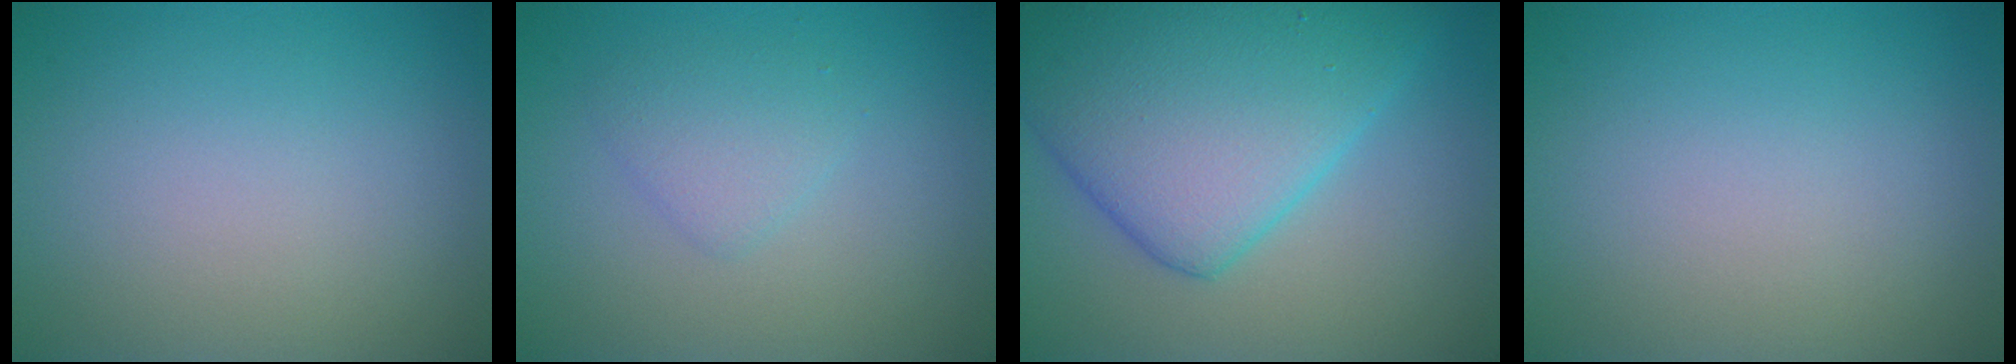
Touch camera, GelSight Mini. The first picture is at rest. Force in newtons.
{"total": 1.9, "press": 1.9, "slide": 0.2}
{"total": 10.1, "press": 10.1, "slide": 0.3}
{"total": 0.0}